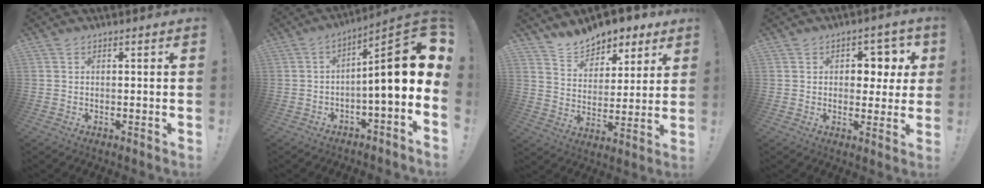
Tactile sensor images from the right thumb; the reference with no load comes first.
{"total": 14.7, "force": [1.6, 2.4, 14.4], "torque": [-0.212, -0.012, 0.018]}
{"total": 10.5, "force": [9.3, 4.5, 1.9], "torque": [-0.038, -0.075, 0.175]}
{"total": 6.5, "force": [2.3, 5.2, 3.3], "torque": [-0.027, -0.019, 0.037]}